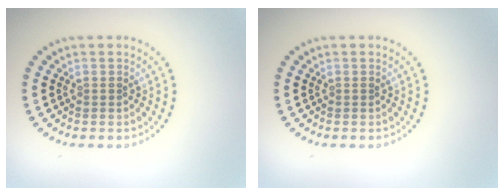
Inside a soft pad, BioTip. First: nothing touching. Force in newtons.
{"total": 0.0}